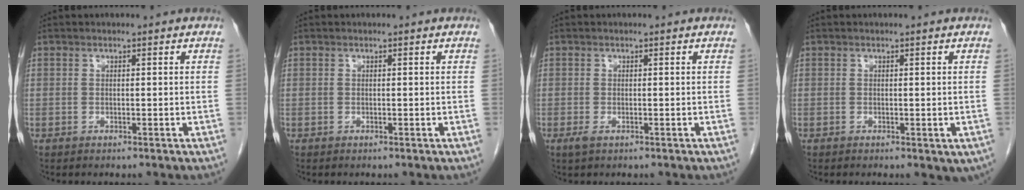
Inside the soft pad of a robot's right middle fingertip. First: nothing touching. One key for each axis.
{"total": 0.0}
{"total": 1.1, "fx": -0.5, "fy": 0.4, "fz": 0.9, "tx": -0.016, "ty": -0.001, "tz": -0.004}
{"total": 2.4, "fx": -0.7, "fy": 1.2, "fz": 2.0, "tx": -0.019, "ty": -0.003, "tz": -0.005}